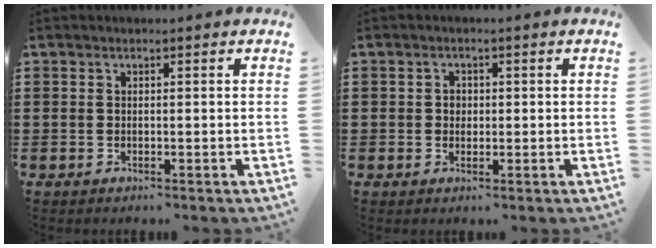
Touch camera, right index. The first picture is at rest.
{"total": 1.3, "force": [0.0, 1.1, 0.6], "torque": [-0.015, 0.005, -0.001]}